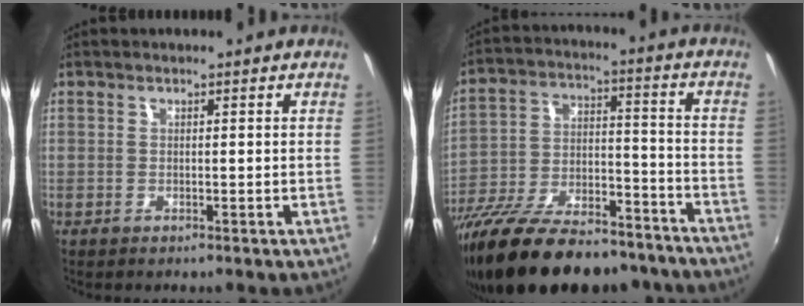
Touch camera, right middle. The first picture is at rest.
{"total": 26.6, "force": [-20.2, 10.4, 13.8], "torque": [-0.257, -0.006, -0.295]}